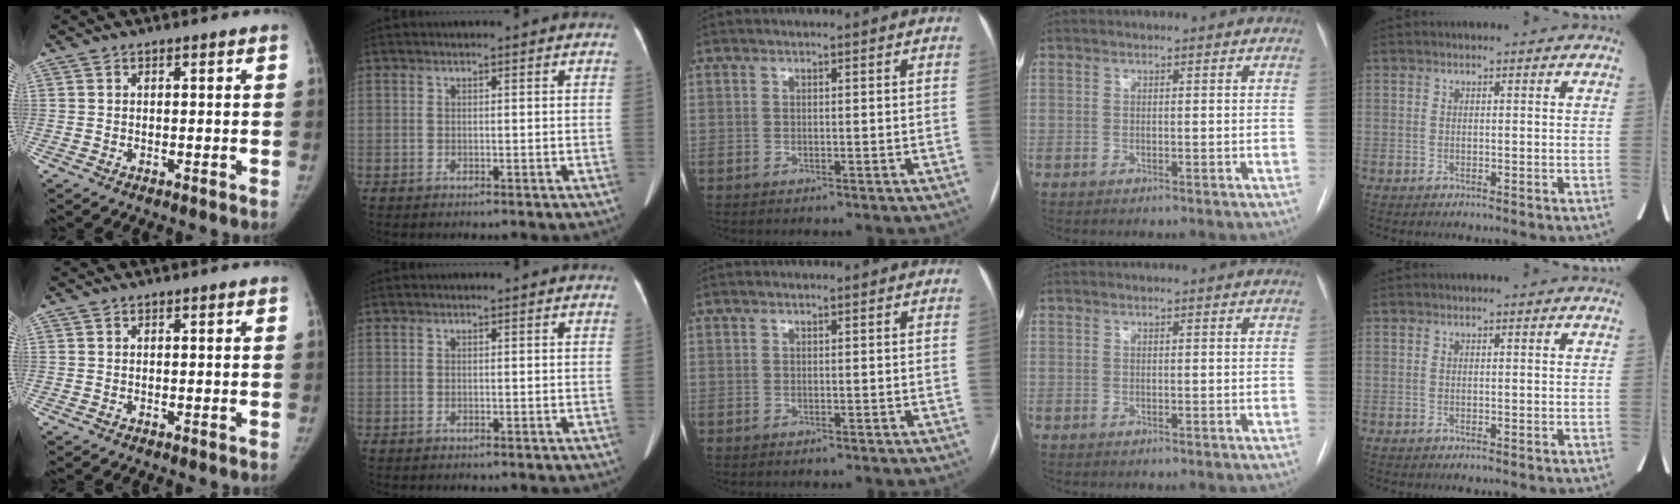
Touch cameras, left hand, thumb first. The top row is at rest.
{}